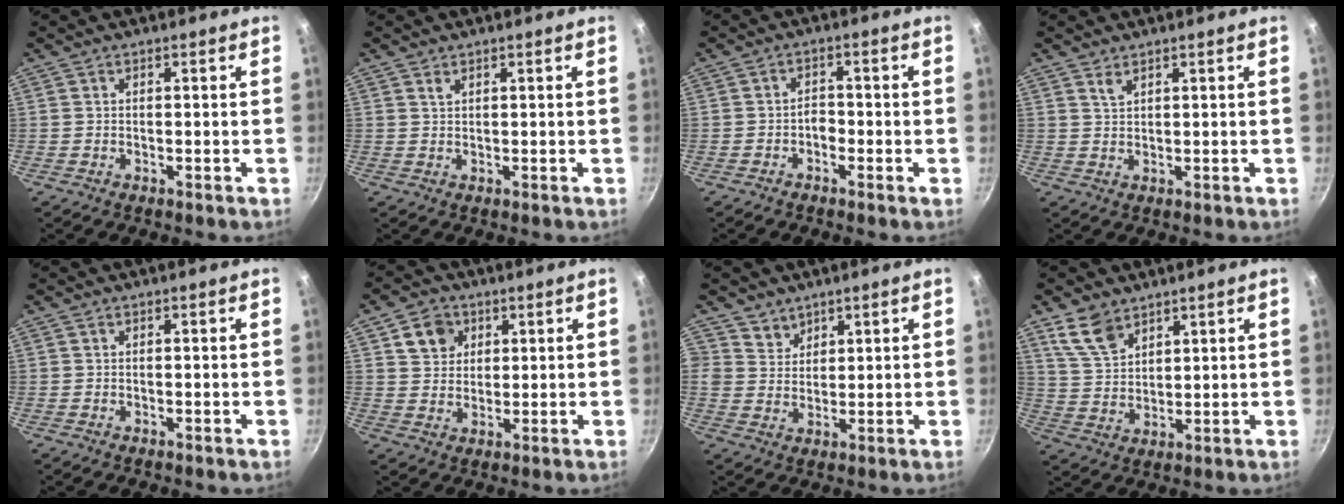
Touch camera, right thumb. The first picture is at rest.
{"total": 1.0, "force": [0.7, 0.4, 0.5], "torque": [-0.009, -0.002, 0.015]}
{"total": 2.0, "force": [-1.2, 1.2, 1.1], "torque": [-0.009, 0.016, -0.022]}
{"total": 1.7, "force": [1.3, 0.6, 0.9], "torque": [-0.017, -0.006, 0.026]}
{"total": 0.0}
{"total": 6.2, "force": [2.6, 5.3, 2.1], "torque": [-0.007, 0.003, 0.045]}
{"total": 4.2, "force": [2.9, 3.1, -0.1], "torque": [0.029, -0.008, 0.051]}
{"total": 7.6, "force": [5.2, 4.3, 3.6], "torque": [-0.052, -0.022, 0.111]}